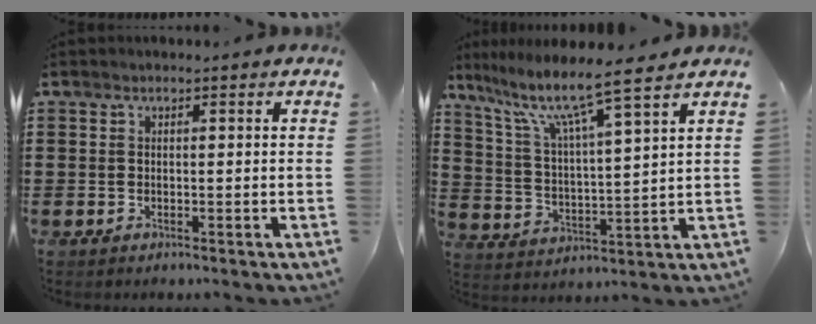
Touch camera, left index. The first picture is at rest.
{"total": 9.1, "force": [7.2, -0.4, 5.5], "torque": [-0.134, -0.048, 0.114]}